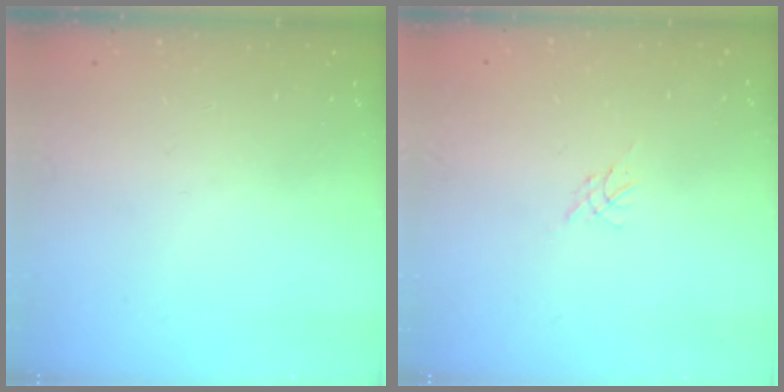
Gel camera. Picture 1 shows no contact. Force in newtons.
{"total": 0.0}